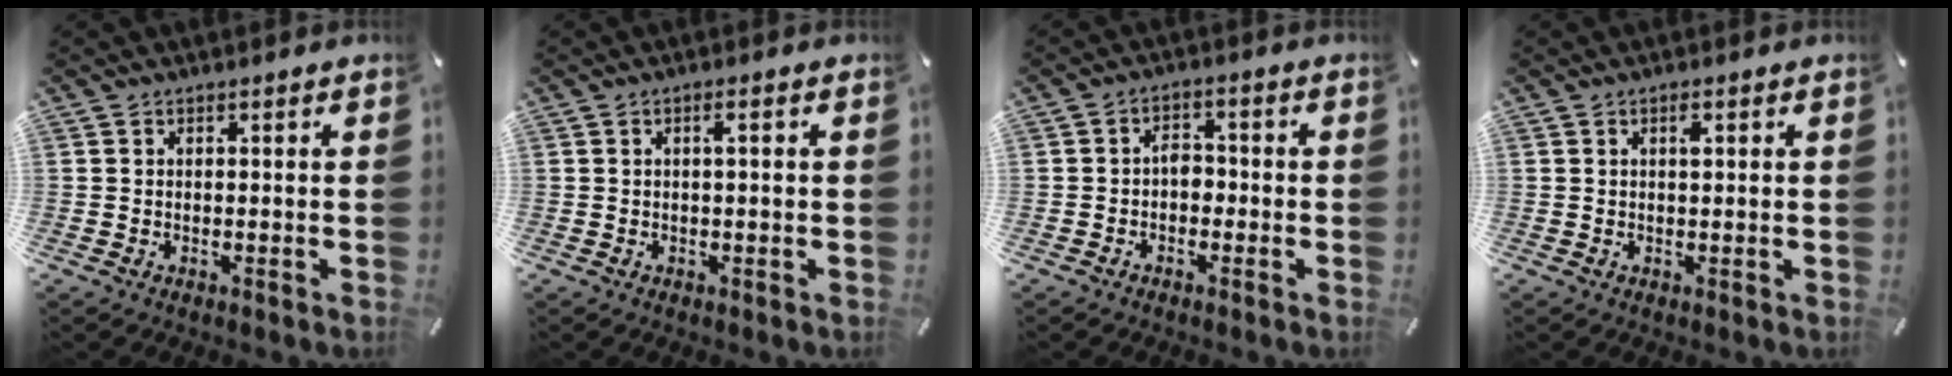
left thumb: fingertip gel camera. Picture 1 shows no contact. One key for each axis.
{"total": 2.0, "fx": 0.4, "fy": 0.4, "fz": 1.9, "tx": -0.037, "ty": 0.003, "tz": 0.004}
{"total": 3.2, "fx": -1.2, "fy": 2.2, "fz": 1.9, "tx": -0.036, "ty": 0.015, "tz": -0.024}
{"total": 1.6, "fx": 0.5, "fy": 0.6, "fz": 1.4, "tx": -0.022, "ty": 0.000, "tz": 0.006}